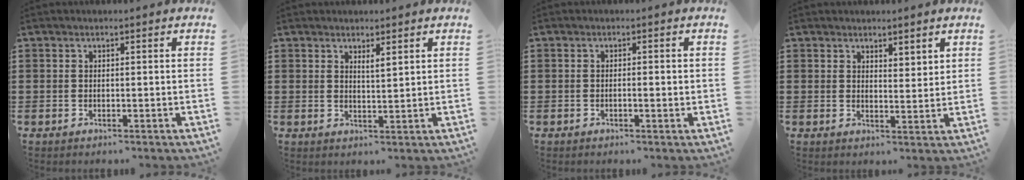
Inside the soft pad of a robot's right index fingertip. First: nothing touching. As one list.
[{"total": 1.7, "force": [1.4, 0.1, 0.9], "torque": [-0.019, 0.003, 0.024]}, {"total": 1.2, "force": [-0.3, 0.1, 1.1], "torque": [-0.019, -0.002, -0.006]}, {"total": 2.2, "force": [2.1, 0.7, 0.1], "torque": [-0.008, 0.005, 0.042]}]